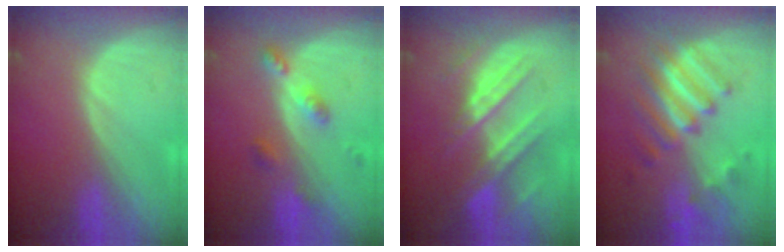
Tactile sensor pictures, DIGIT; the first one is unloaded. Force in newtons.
{"total": 4.7, "press": 4.2, "slide": 2.0}
{"total": 8.6, "press": 8.1, "slide": 2.7}
{"total": 8.9, "press": 8.5, "slide": 2.7}